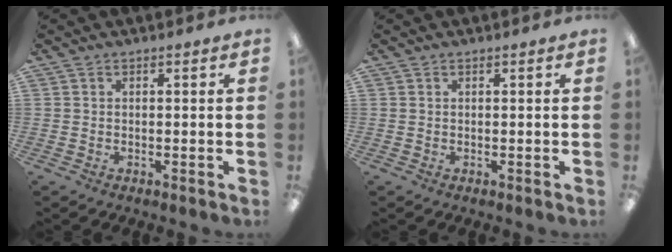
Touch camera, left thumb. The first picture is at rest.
{"total": 0.0}